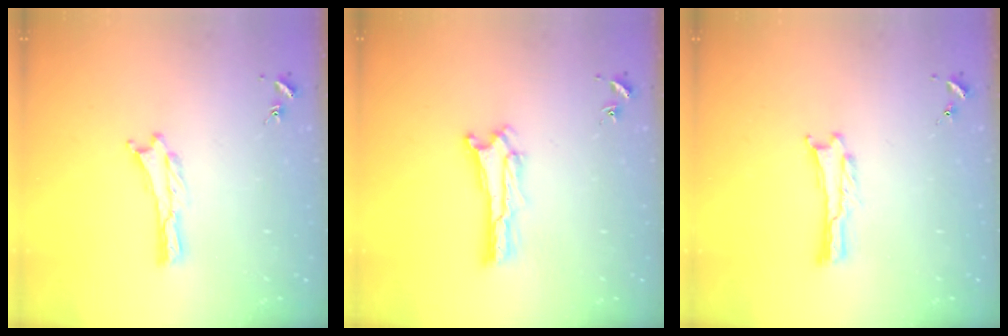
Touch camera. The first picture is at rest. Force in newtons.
{"total": 0.7, "press": 0.6, "slide": 0.2}
{"total": 0.0}